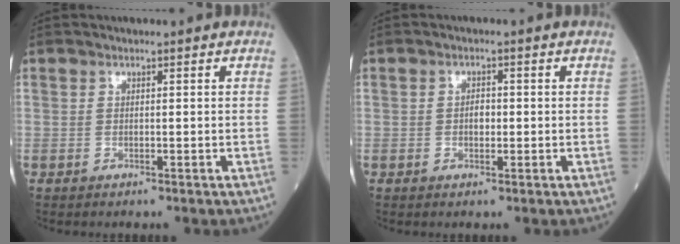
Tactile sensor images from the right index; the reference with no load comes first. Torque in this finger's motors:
{"motor_torque": [0.00, 0.06, 0.00, 0.03]}